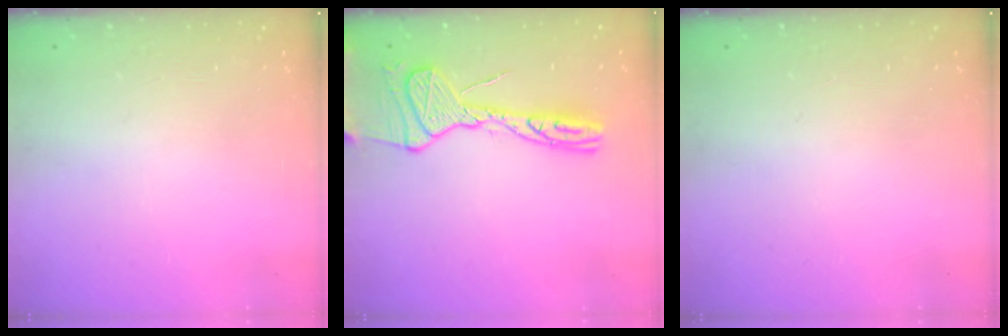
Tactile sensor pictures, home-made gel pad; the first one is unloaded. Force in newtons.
{"total": 16.8, "press": 16.7, "slide": 1.7}
{"total": 0.0}